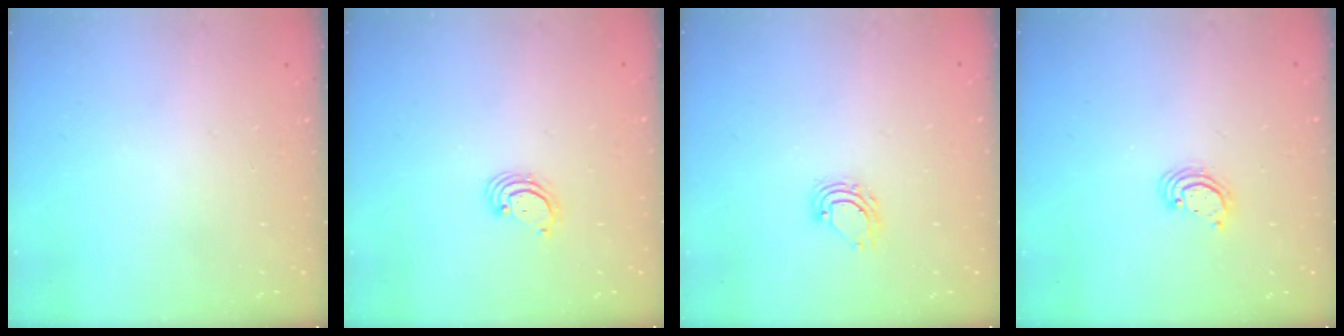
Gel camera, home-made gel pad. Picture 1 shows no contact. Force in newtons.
{"total": 2.7, "press": 2.7, "slide": 0.3}
{"total": 4.0, "press": 4.0, "slide": 0.2}
{"total": 2.4, "press": 2.4, "slide": 0.1}